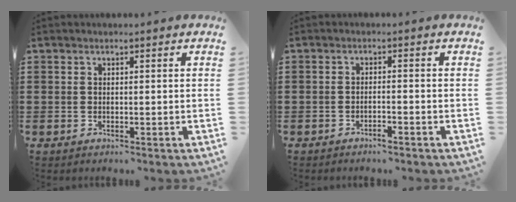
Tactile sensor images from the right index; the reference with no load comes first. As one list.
[{"total": 1.3, "force": [-1.1, -0.2, 0.7], "torque": [-0.014, -0.005, -0.020]}]